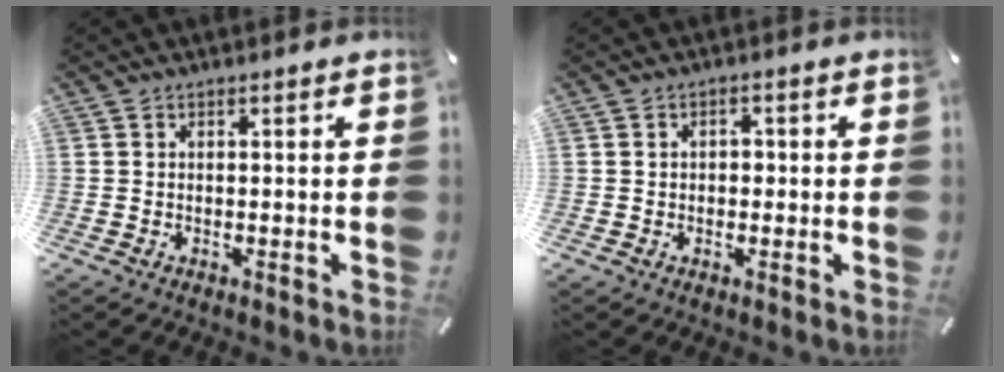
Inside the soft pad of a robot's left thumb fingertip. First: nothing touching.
{"total": 1.8, "force": [-0.1, 1.3, 1.2], "torque": [-0.025, 0.006, -0.005]}